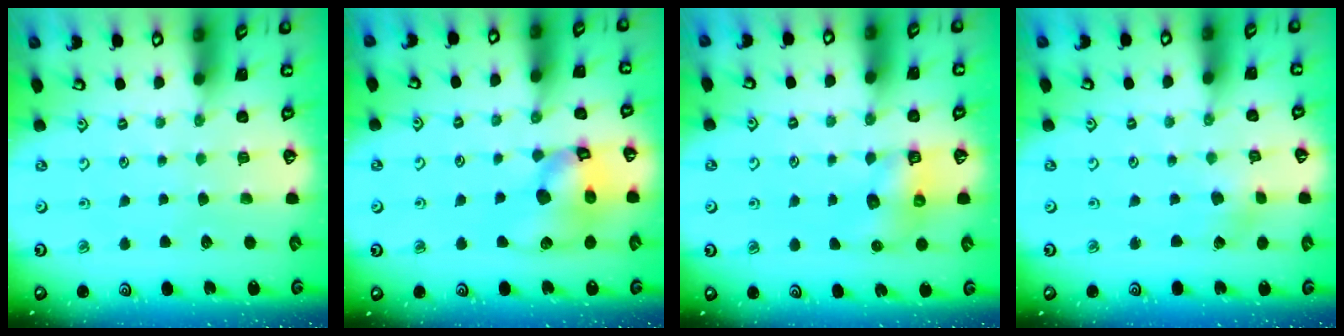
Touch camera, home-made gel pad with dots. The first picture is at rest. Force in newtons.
{"total": 14.1, "press": 14.0, "slide": 1.8}
{"total": 7.1, "press": 7.0, "slide": 0.3}
{"total": 1.8, "press": 1.8, "slide": 0.3}